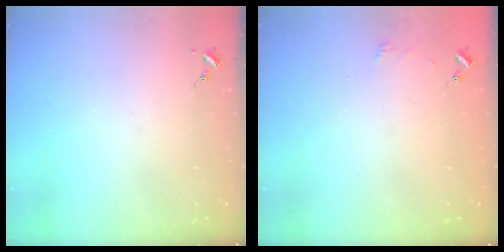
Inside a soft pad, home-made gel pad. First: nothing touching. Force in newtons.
{"total": 2.4, "press": 2.4, "slide": 0.2}